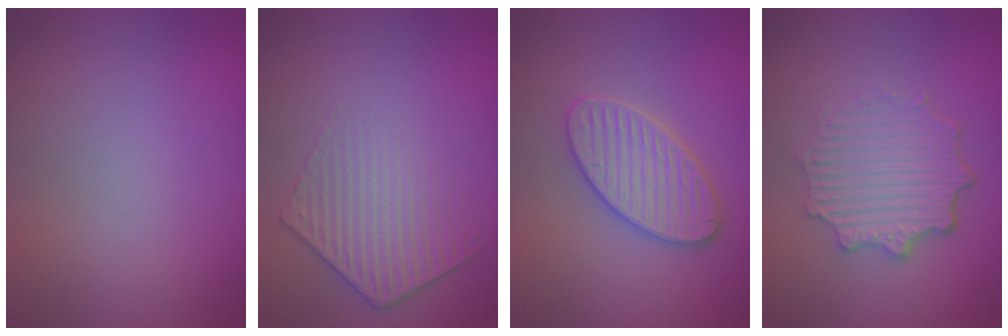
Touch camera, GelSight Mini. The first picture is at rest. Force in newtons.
{"total": 4.4, "press": 3.2, "slide": 3.1}
{"total": 3.9, "press": 3.9, "slide": 0.5}
{"total": 5.0, "press": 3.9, "slide": 3.2}